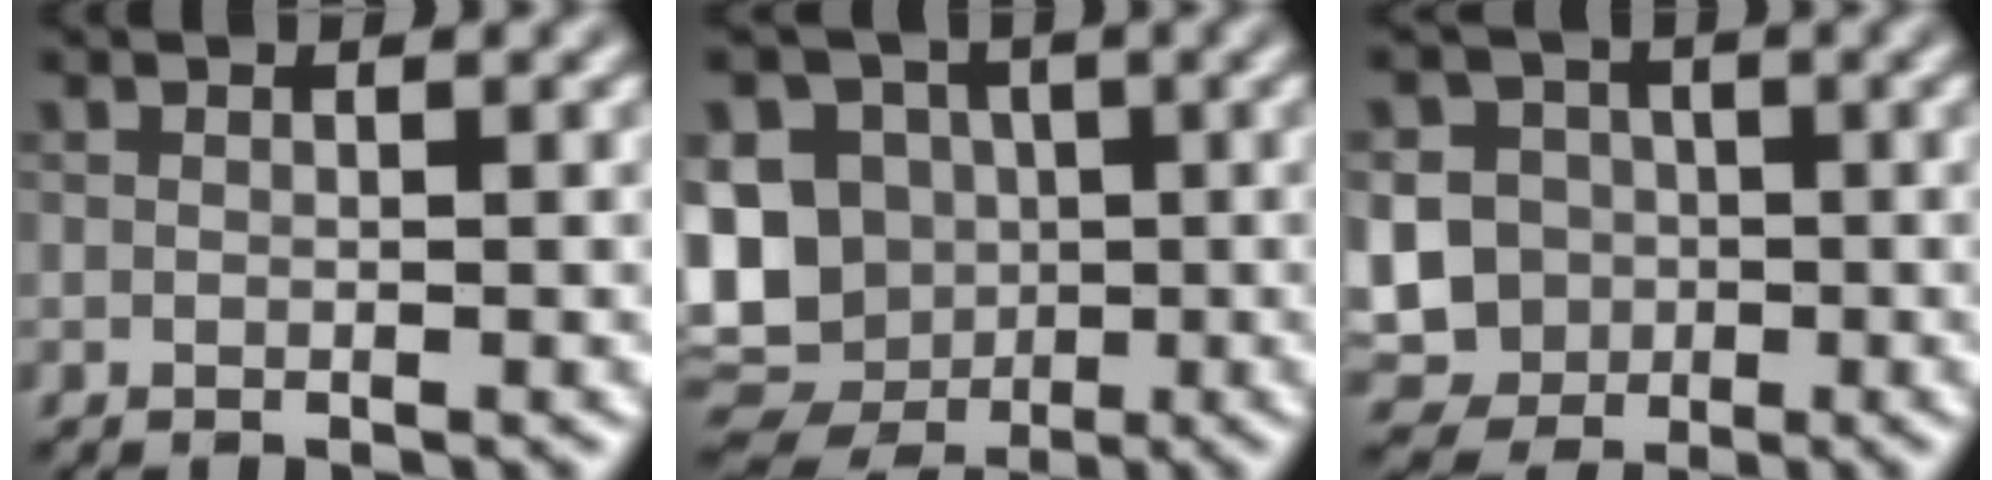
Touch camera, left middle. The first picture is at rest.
{"total": 11.4, "force": [-0.6, 9.7, 6.0], "torque": [-0.086, -0.004, -0.034]}
{"total": 10.4, "force": [-1.1, 9.7, 3.6], "torque": [-0.103, 0.009, -0.047]}